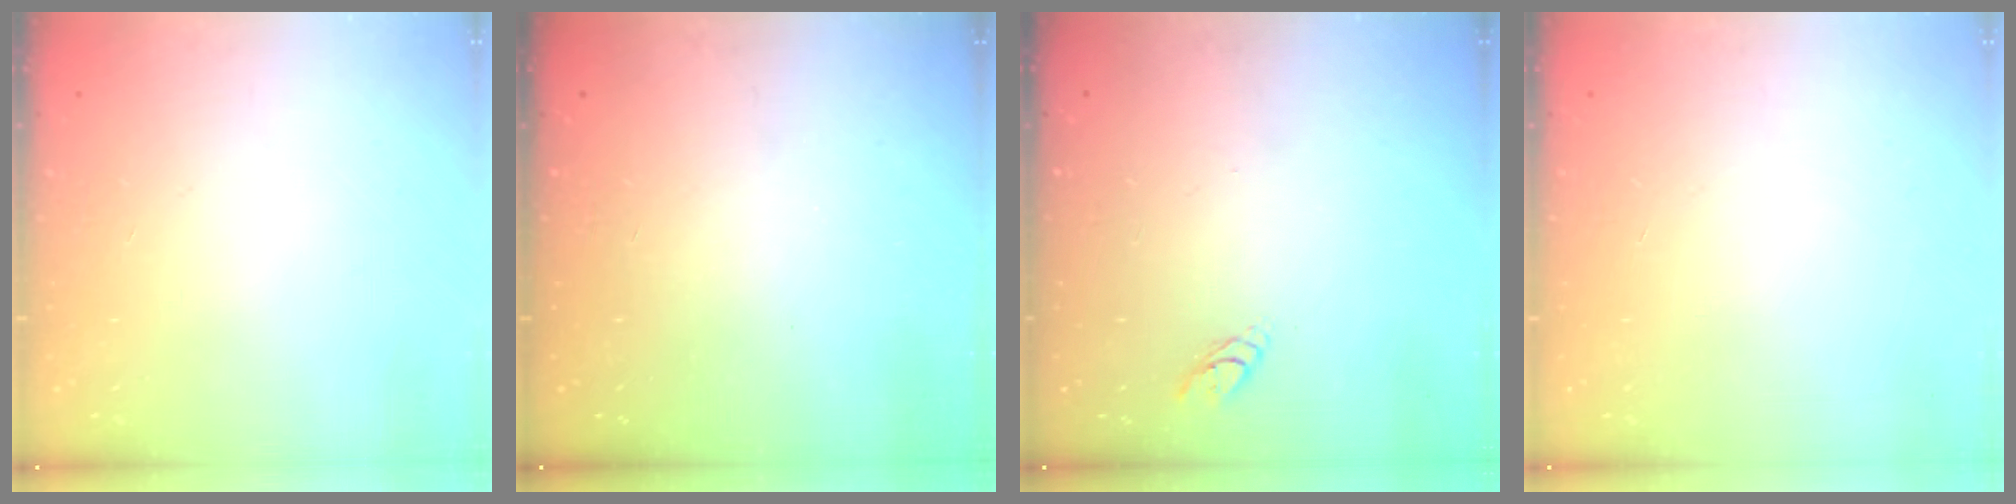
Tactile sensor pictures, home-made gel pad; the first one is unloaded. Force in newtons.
{"total": 0.0}
{"total": 3.1, "press": 3.1, "slide": 0.3}
{"total": 0.0}